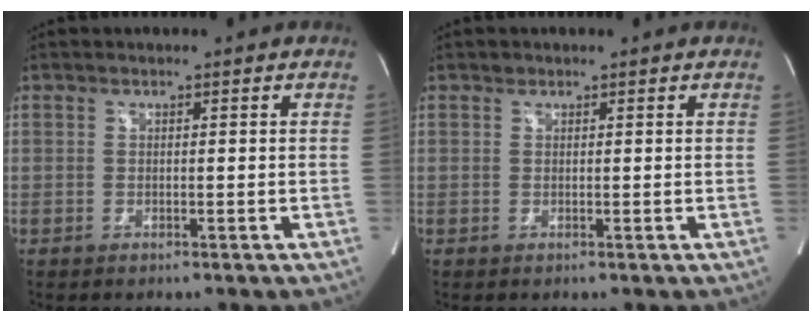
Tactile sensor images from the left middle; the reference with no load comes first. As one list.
[{"total": 0.8, "force": [0.6, 0.5, 0.0], "torque": [0.001, 0.000, 0.007]}]